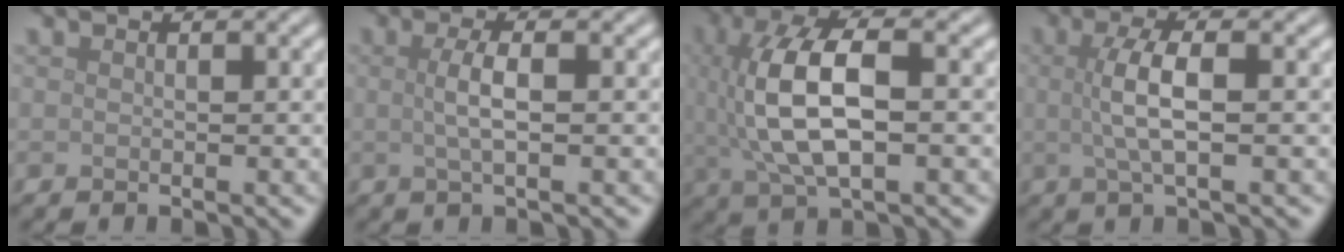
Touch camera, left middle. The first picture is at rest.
{"total": 2.5, "force": [0.2, 0.7, 2.4], "torque": [-0.047, 0.005, 0.001]}
{"total": 8.6, "force": [0.3, 3.8, 7.8], "torque": [-0.164, 0.008, 0.006]}
{"total": 3.8, "force": [0.2, 1.0, 3.6], "torque": [-0.076, 0.004, 0.005]}